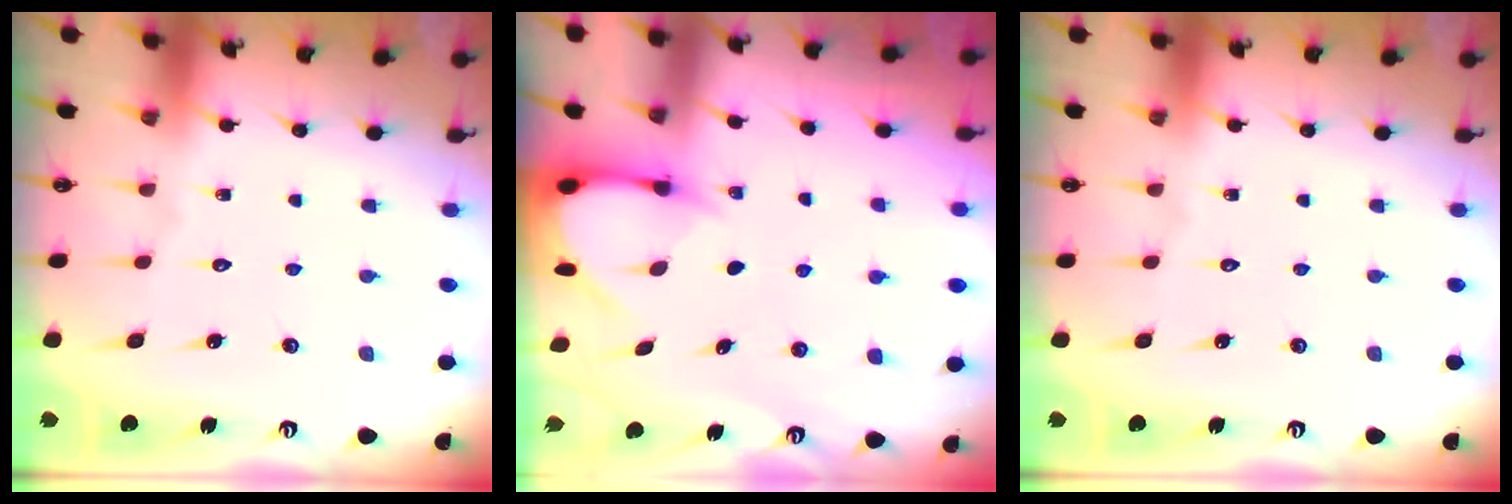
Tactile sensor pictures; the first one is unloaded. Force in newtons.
{"total": 3.8, "press": 3.8, "slide": 0.4}
{"total": 0.0}